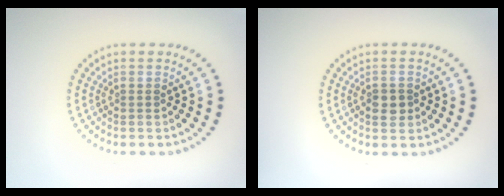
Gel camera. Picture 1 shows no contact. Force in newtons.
{"total": 1.7, "press": 1.7, "slide": 0.5}